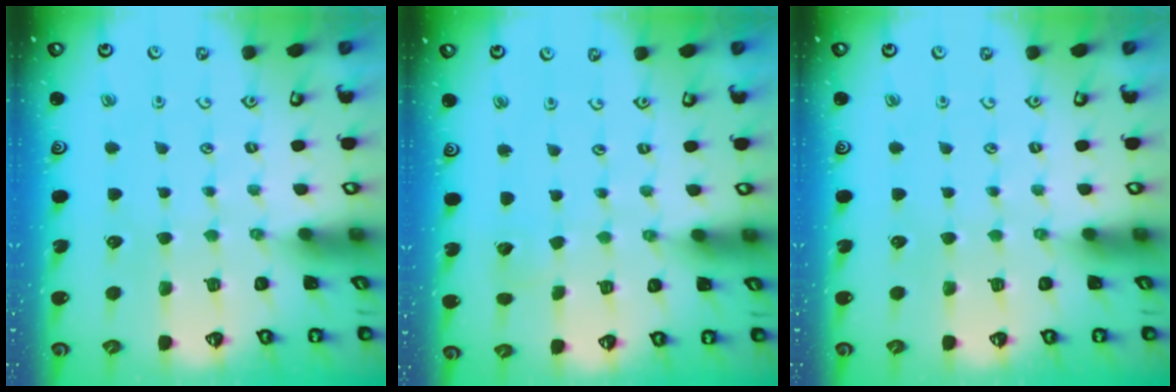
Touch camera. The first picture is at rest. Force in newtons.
{"total": 3.7, "press": 3.7, "slide": 0.3}
{"total": 0.0}